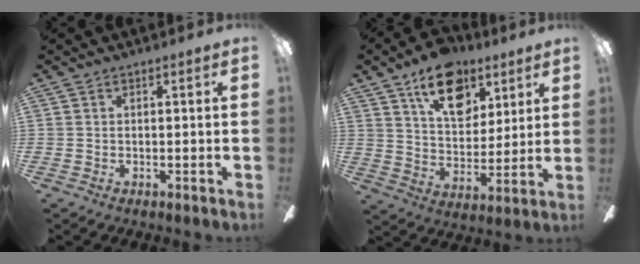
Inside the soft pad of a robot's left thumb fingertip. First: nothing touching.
{"total": 17.1, "force": [10.2, 10.1, 9.3], "torque": [-0.126, -0.046, 0.180]}